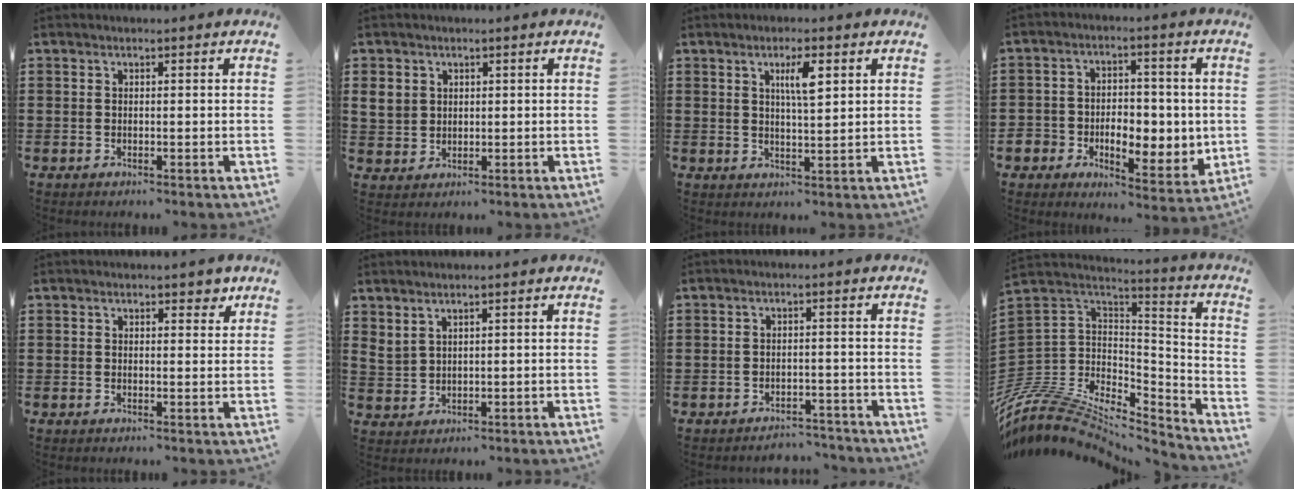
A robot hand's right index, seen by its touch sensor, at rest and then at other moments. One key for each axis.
{"total": 3.4, "fx": 1.1, "fy": 3.0, "fz": 1.1, "tx": -0.035, "ty": 0.010, "tz": 0.021}
{"total": 4.3, "fx": 1.7, "fy": 1.0, "fz": 3.9, "tx": -0.073, "ty": 0.006, "tz": 0.025}
{"total": 6.7, "fx": -0.6, "fy": 5.7, "fz": 3.6, "tx": -0.068, "ty": -0.002, "tz": -0.009}
{"total": 2.2, "fx": 1.6, "fy": 1.0, "fz": 1.0, "tx": 0.000, "ty": -0.001, "tz": 0.025}
{"total": 1.9, "fx": 1.6, "fy": 0.7, "fz": 0.6, "tx": -0.017, "ty": 0.004, "tz": 0.032}
{"total": 2.8, "fx": -2.8, "fy": 0.3, "fz": -0.1, "tx": -0.005, "ty": -0.003, "tz": -0.061}
{"total": 9.3, "fx": -7.3, "fy": 4.9, "fz": 3.1, "tx": -0.093, "ty": -0.006, "tz": -0.148}